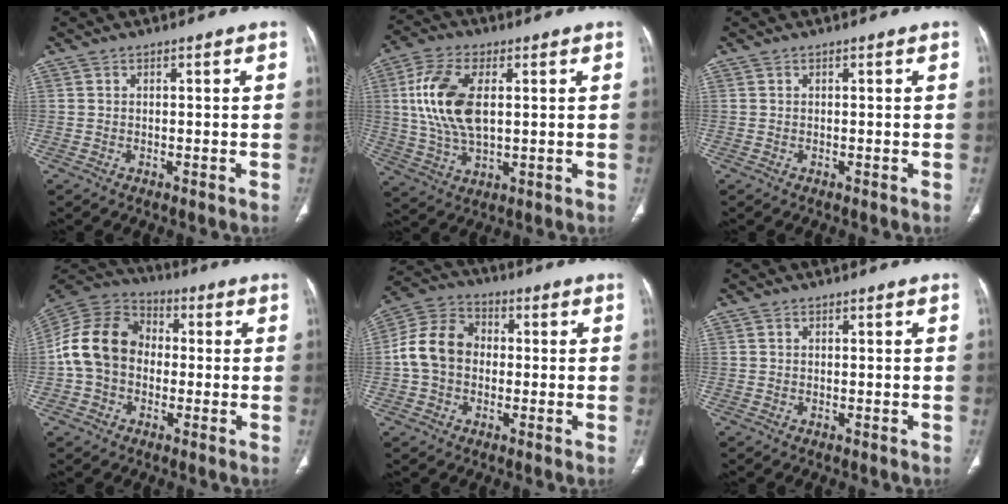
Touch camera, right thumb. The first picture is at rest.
{"total": 13.7, "force": [2.3, 7.2, 11.4], "torque": [-0.236, 0.000, 0.046]}
{"total": 0.0}
{"total": 14.3, "force": [-0.8, 11.3, 8.6], "torque": [-0.153, 0.037, -0.027]}
{"total": 10.8, "force": [-0.4, 8.5, 6.5], "torque": [-0.115, 0.035, -0.017]}
{"total": 0.0}